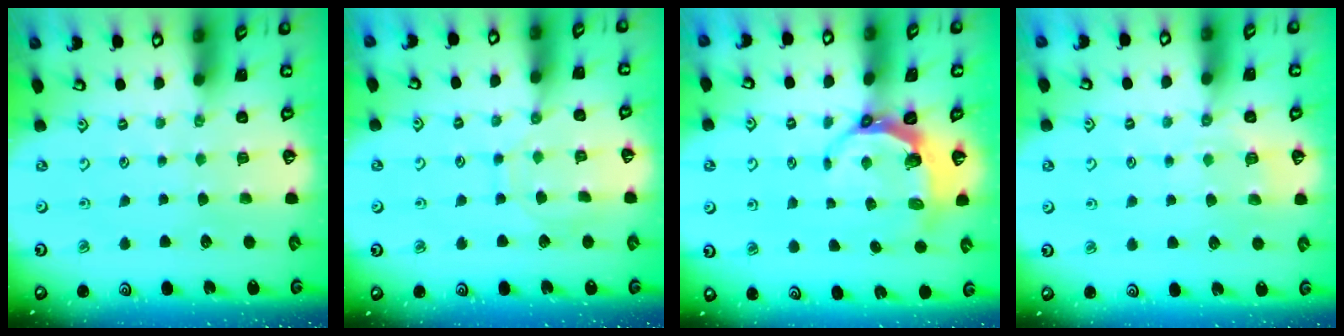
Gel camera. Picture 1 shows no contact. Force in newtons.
{"total": 9.2, "press": 9.2, "slide": 0.7}
{"total": 6.5, "press": 5.1, "slide": 4.1}
{"total": 4.5, "press": 4.4, "slide": 1.1}